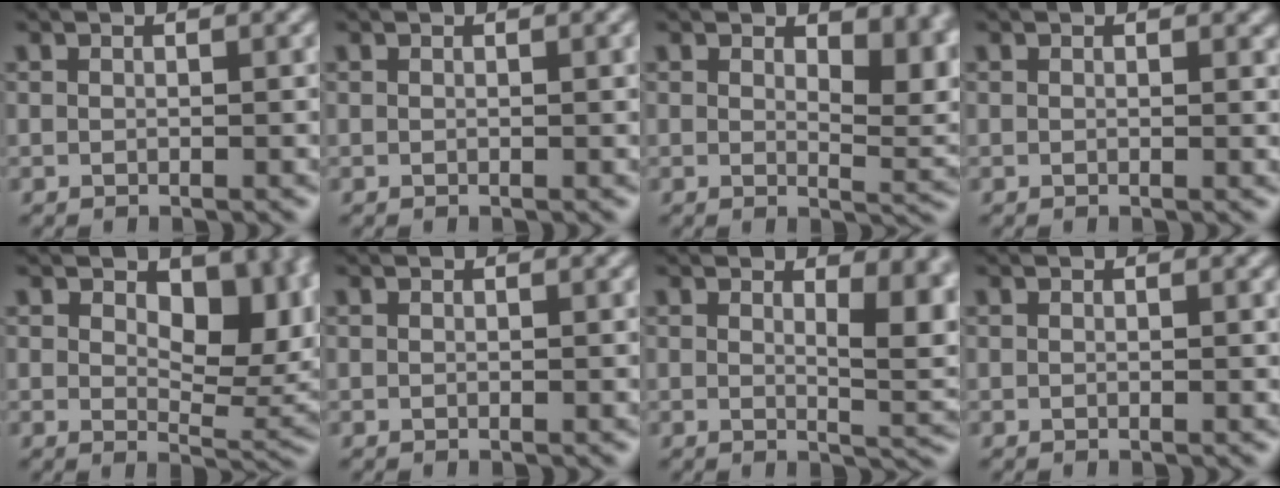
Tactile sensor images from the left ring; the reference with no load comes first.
{"total": 0.7, "force": [0.2, 0.1, 0.6], "torque": [-0.007, 0.002, 0.002]}
{"total": 5.0, "force": [2.1, 2.4, 3.8], "torque": [-0.041, -0.009, 0.033]}
{"total": 0.5, "force": [0.2, 0.3, 0.3], "torque": [-0.003, -0.004, 0.002]}
{"total": 8.7, "force": [2.4, 4.8, 6.9], "torque": [-0.099, -0.011, 0.039]}
{"total": 0.0}
{"total": 5.9, "force": [1.9, 2.2, 5.2], "torque": [-0.054, -0.008, 0.034]}
{"total": 0.0}